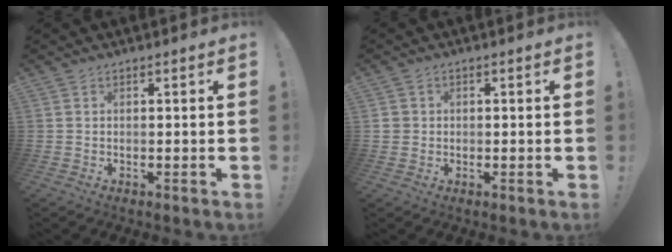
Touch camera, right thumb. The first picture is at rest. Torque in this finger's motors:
{"motor_torque": [0.01, 0.14, 0.50, -0.11, 0.00]}